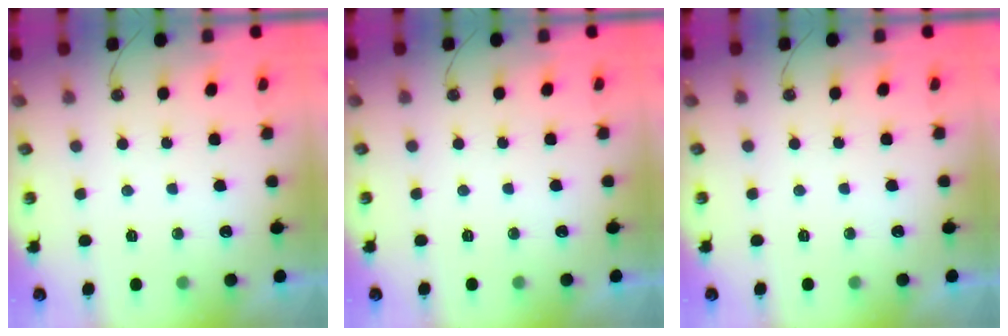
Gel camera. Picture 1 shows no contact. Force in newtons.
{"total": 0.0}
{"total": 0.0}